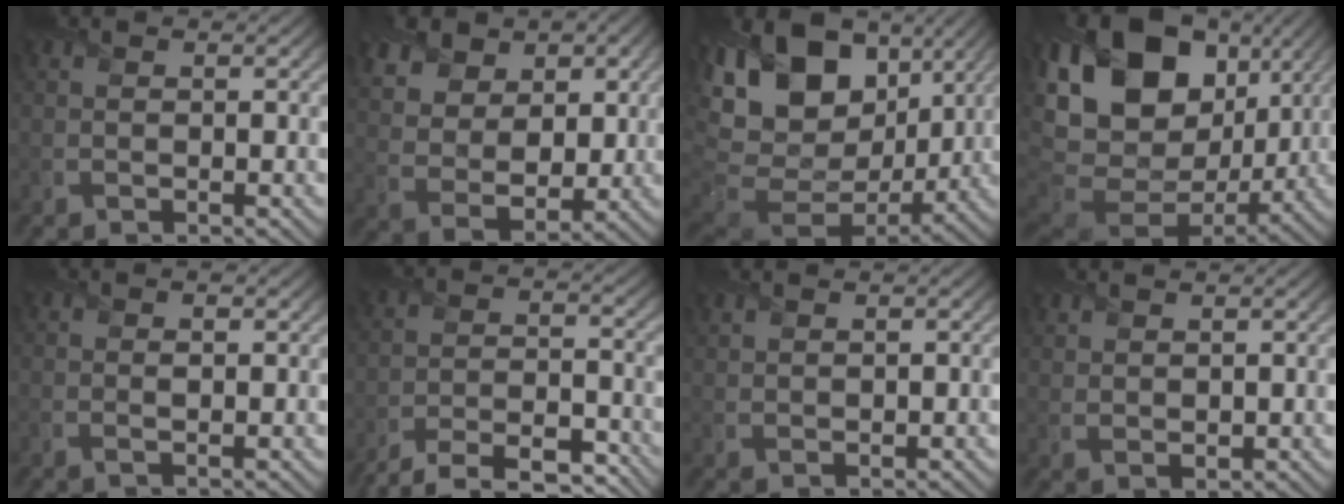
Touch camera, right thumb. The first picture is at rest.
{"total": 9.3, "force": [4.7, 6.1, 5.2], "torque": [-0.138, 0.002, 0.083]}
{"total": 18.8, "force": [6.0, 12.1, 13.2], "torque": [-0.264, 0.019, 0.113]}
{"total": 21.0, "force": [6.3, 14.1, 14.3], "torque": [-0.299, 0.024, 0.120]}
{"total": 1.4, "force": [0.5, 0.4, 1.2], "torque": [-0.021, -0.001, 0.010]}
{"total": 10.6, "force": [-9.3, 2.7, 4.4], "torque": [-0.075, -0.009, -0.148]}
{"total": 1.4, "force": [1.2, 0.3, 0.6], "torque": [-0.019, 0.002, 0.032]}
{"total": 2.1, "force": [1.7, 0.6, 1.1], "torque": [-0.028, 0.000, 0.041]}